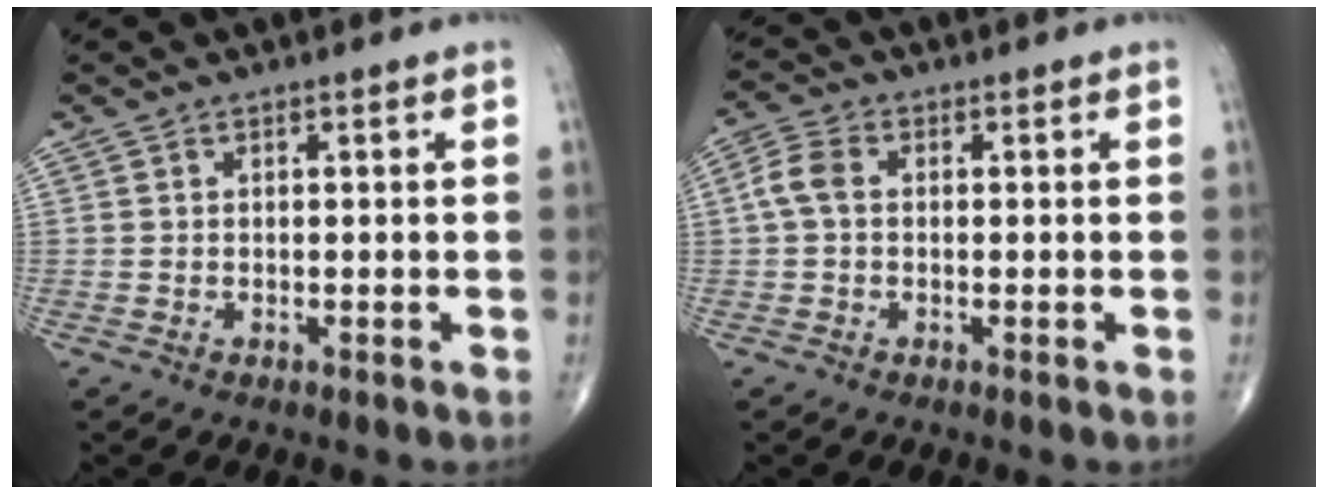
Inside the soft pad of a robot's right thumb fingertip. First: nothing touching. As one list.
[{"total": 4.2, "force": [0.2, 2.8, 3.1], "torque": [-0.069, 0.012, -0.004]}]